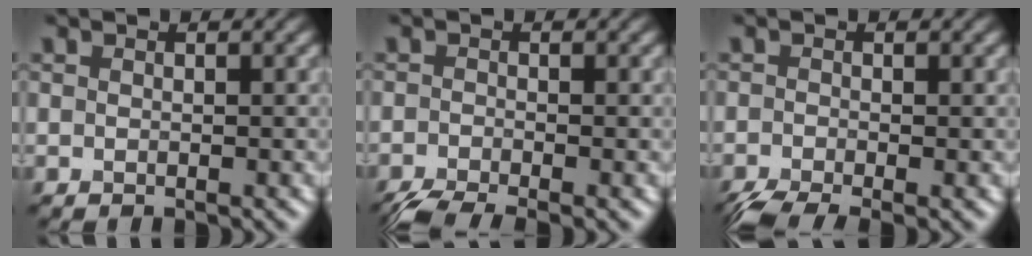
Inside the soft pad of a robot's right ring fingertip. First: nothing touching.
{"total": 3.8, "force": [-3.0, 0.7, 2.2], "torque": [-0.038, -0.011, -0.063]}
{"total": 3.8, "force": [-2.8, 0.8, 2.4], "torque": [-0.046, -0.012, -0.057]}